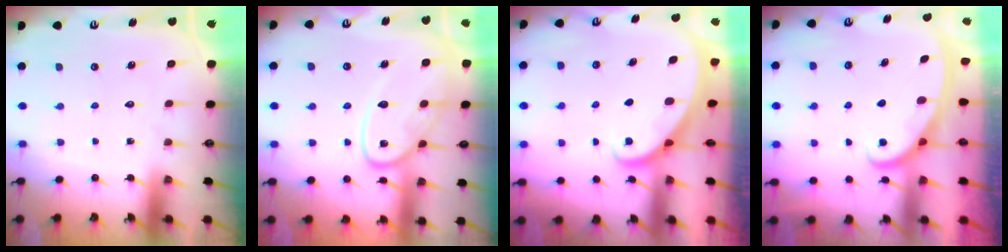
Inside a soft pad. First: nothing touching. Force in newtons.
{"total": 13.9, "press": 13.8, "slide": 1.4}
{"total": 1.6, "press": 1.6, "slide": 0.1}
{"total": 2.9, "press": 2.9, "slide": 0.4}